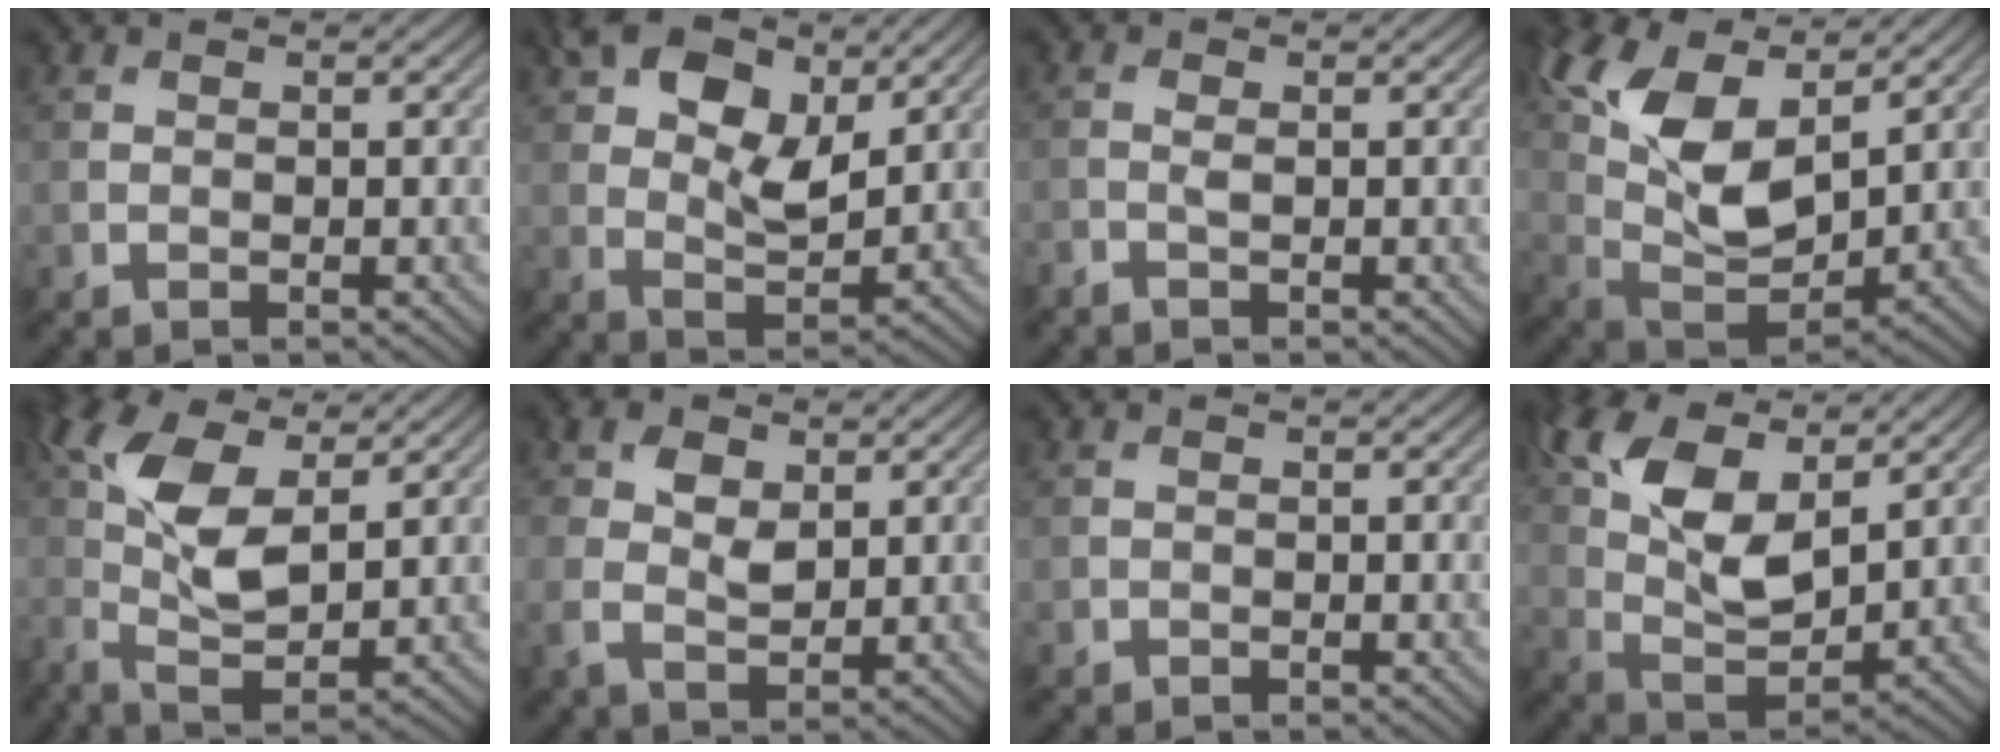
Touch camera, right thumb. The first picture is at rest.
{"total": 9.3, "force": [4.4, 5.2, 6.4], "torque": [-0.129, 0.004, 0.080]}
{"total": 1.2, "force": [-0.7, 0.4, 0.9], "torque": [-0.022, 0.002, -0.017]}
{"total": 13.5, "force": [6.2, 6.4, 10.1], "torque": [-0.220, 0.011, 0.124]}
{"total": 9.4, "force": [2.1, 3.9, 8.3], "torque": [-0.203, 0.007, 0.036]}
{"total": 4.6, "force": [1.4, 2.9, 3.3], "torque": [-0.076, -0.002, 0.025]}
{"total": 0.6, "force": [-0.2, 0.6, 0.0], "torque": [0.002, -0.005, -0.005]}
{"total": 11.8, "force": [5.5, 5.6, 8.8], "torque": [-0.201, 0.008, 0.112]}